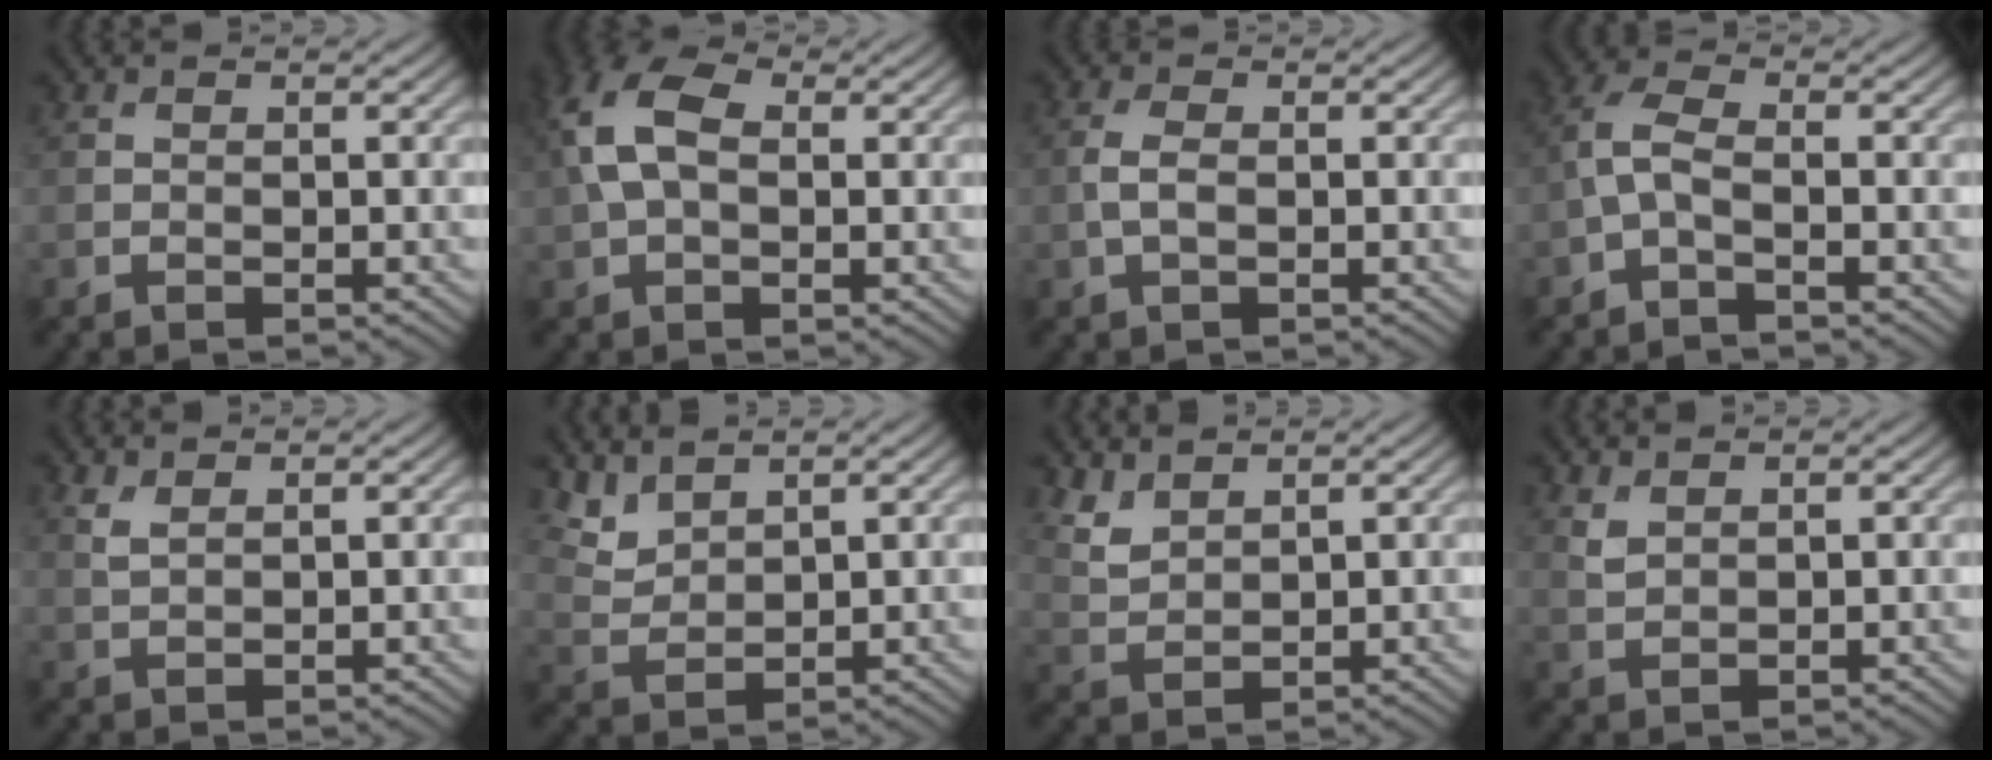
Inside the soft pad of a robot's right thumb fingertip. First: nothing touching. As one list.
[{"total": 9.4, "force": [1.8, 5.5, 7.5], "torque": [-0.187, 0.022, 0.020]}, {"total": 2.6, "force": [-0.3, 1.3, 2.2], "torque": [-0.057, 0.002, -0.009]}, {"total": 3.9, "force": [-1.1, 1.6, 3.4], "torque": [-0.088, 0.009, -0.035]}, {"total": 1.8, "force": [1.2, 0.7, 1.1], "torque": [-0.034, -0.001, 0.029]}, {"total": 4.1, "force": [3.5, 1.5, 1.7], "torque": [-0.051, 0.000, 0.086]}, {"total": 3.6, "force": [2.8, 1.6, 1.6], "torque": [-0.048, -0.002, 0.070]}, {"total": 1.7, "force": [1.2, 0.8, 0.8], "torque": [-0.026, -0.002, 0.031]}]